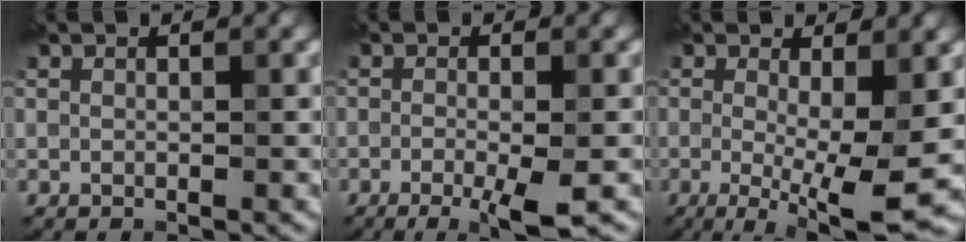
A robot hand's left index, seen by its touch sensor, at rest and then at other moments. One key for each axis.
{"total": 3.4, "fx": -1.5, "fy": 0.4, "fz": 3.0, "tx": -0.055, "ty": -0.009, "tz": -0.028}
{"total": 7.8, "fx": -0.9, "fy": 1.8, "fz": 7.5, "tx": -0.126, "ty": -0.019, "tz": -0.013}